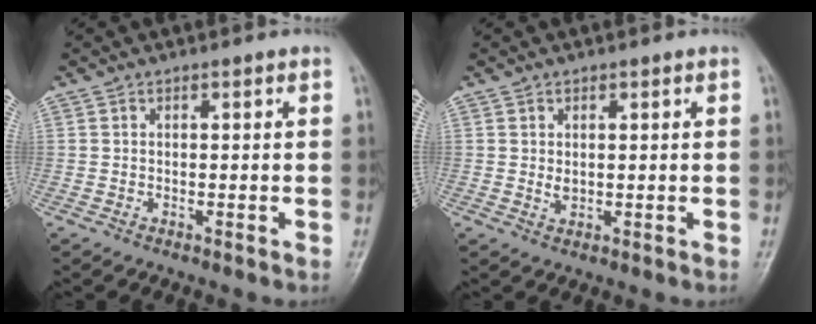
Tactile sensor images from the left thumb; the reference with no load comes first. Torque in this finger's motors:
{"motor_torque": [0.39, 0.13, 0.51, 0.10, 0.00]}